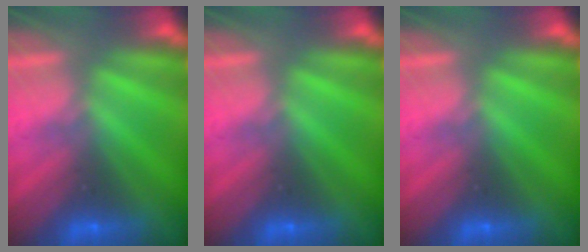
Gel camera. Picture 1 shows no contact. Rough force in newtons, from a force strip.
{"total": 0.0}
{"total": 0.0}